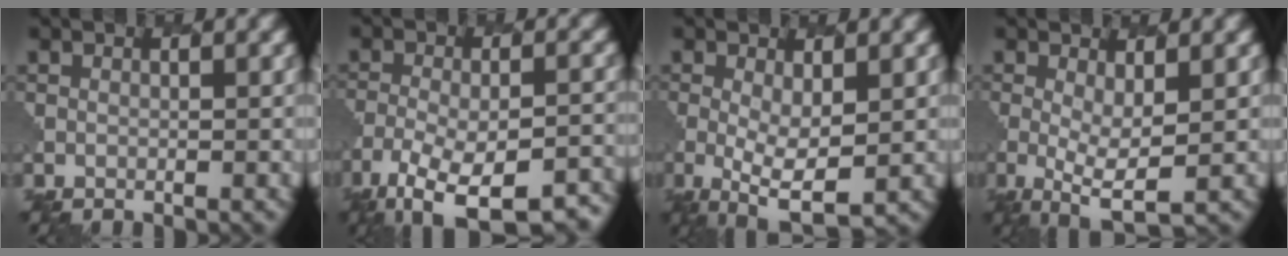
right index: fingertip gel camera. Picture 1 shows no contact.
{"total": 11.5, "force": [-8.1, 4.0, 7.0], "torque": [-0.130, -0.026, -0.116]}
{"total": 4.2, "force": [-0.1, 1.5, 3.9], "torque": [-0.078, -0.016, 0.001]}
{"total": 3.5, "force": [0.0, 1.0, 3.4], "torque": [-0.066, -0.016, 0.002]}